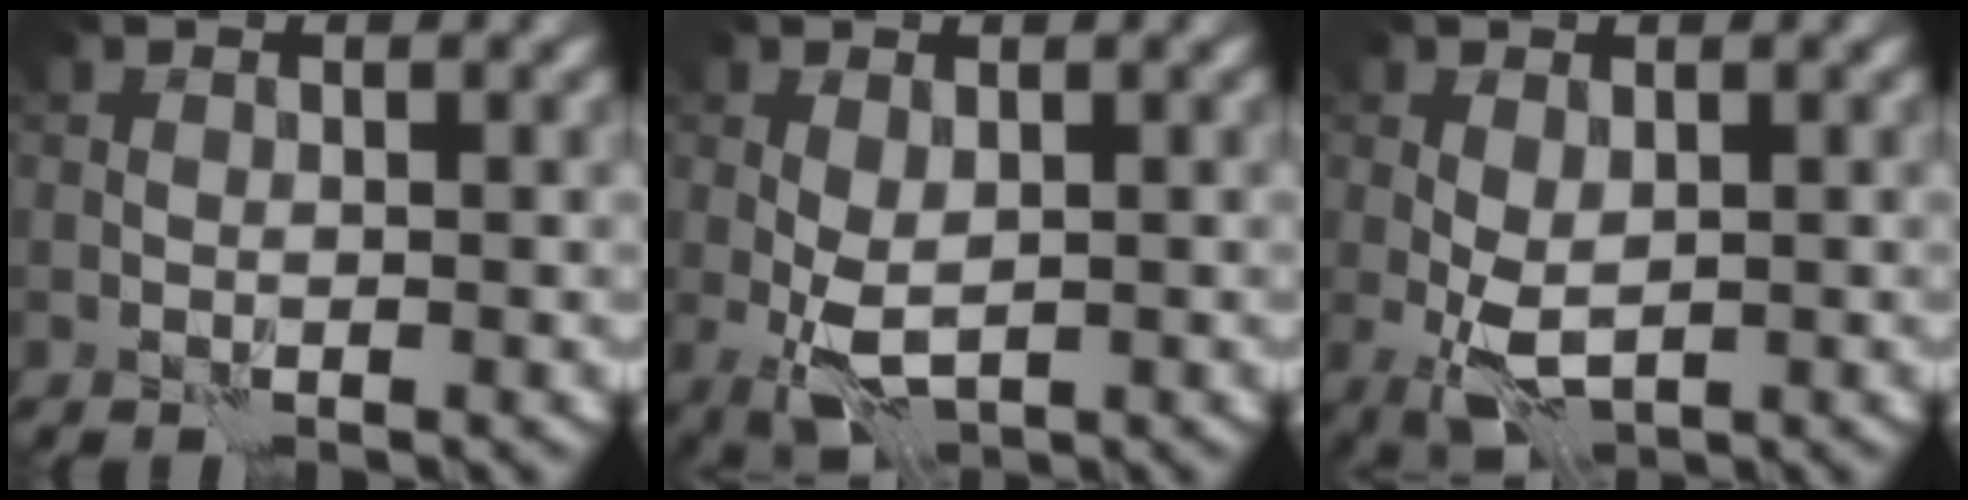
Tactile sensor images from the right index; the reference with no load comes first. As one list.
[{"total": 3.3, "force": [-0.4, 1.7, 2.8], "torque": [-0.064, -0.006, -0.004]}, {"total": 3.4, "force": [-0.4, 1.8, 2.8], "torque": [-0.063, -0.005, -0.005]}]